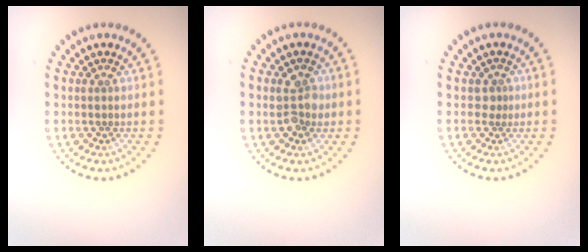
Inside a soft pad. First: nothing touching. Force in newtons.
{"total": 2.5, "press": 2.5, "slide": 0.5}
{"total": 0.7, "press": 0.3, "slide": 0.7}